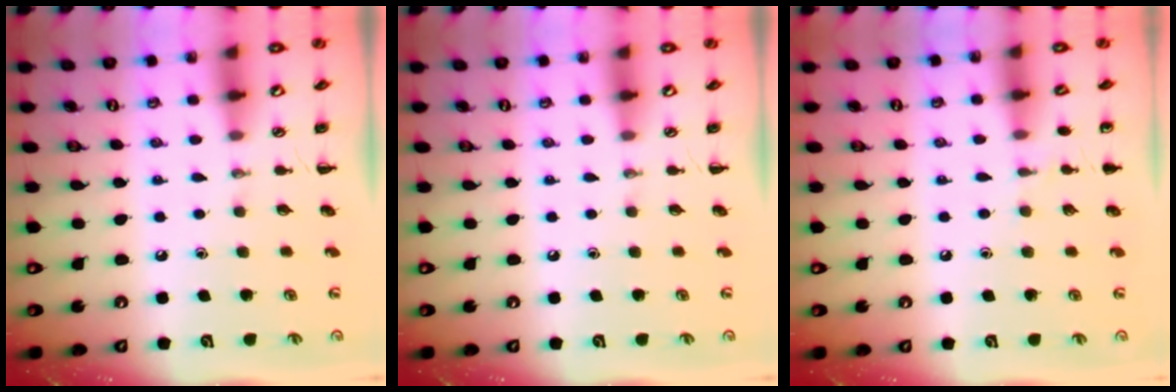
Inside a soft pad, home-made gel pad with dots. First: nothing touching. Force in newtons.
{"total": 0.0}
{"total": 4.8, "press": 4.6, "slide": 1.6}